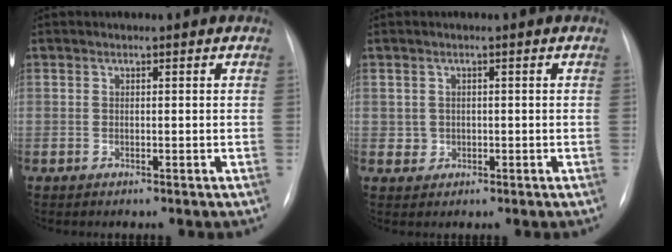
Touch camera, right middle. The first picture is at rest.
{"total": 1.6, "force": [0.0, 1.5, 0.2], "torque": [-0.003, 0.001, 0.005]}